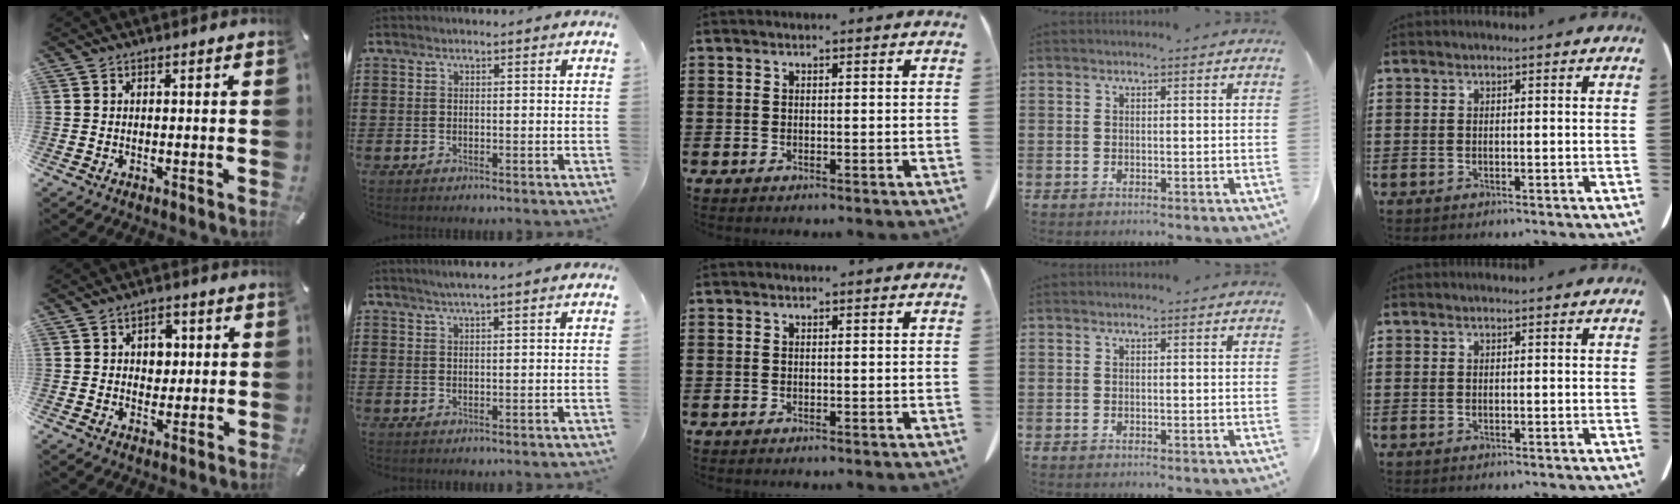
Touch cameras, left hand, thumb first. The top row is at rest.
{"thumb": {"total": 4.4, "force": [0.5, 3.7, 2.3], "torque": [-0.021, -0.003, -0.001]}, "index": {"total": 2.2, "force": [1.7, -0.2, 1.3], "torque": [-0.026, 0.003, 0.032]}}